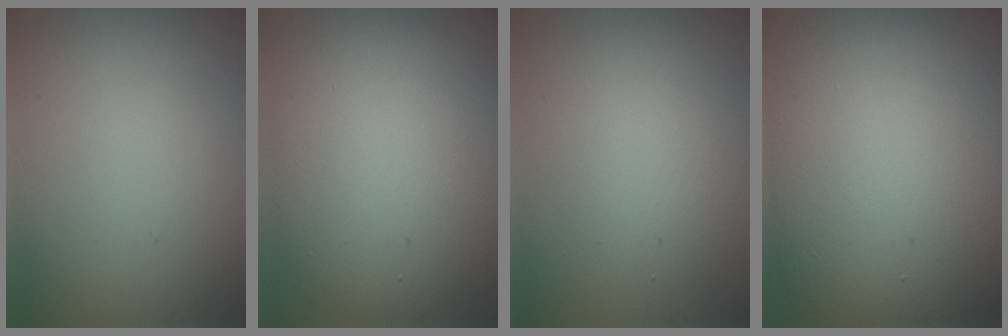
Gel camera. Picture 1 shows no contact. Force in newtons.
{"total": 11.1, "press": 11.1, "slide": 0.5}
{"total": 2.0, "press": 2.0, "slide": 0.2}
{"total": 15.6, "press": 15.6, "slide": 1.1}